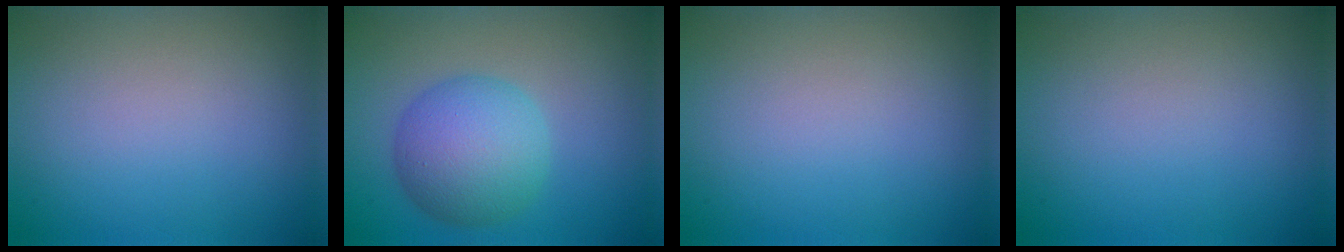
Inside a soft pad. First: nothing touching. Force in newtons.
{"total": 6.5, "press": 6.5, "slide": 0.0}
{"total": 0.0}
{"total": 0.0}